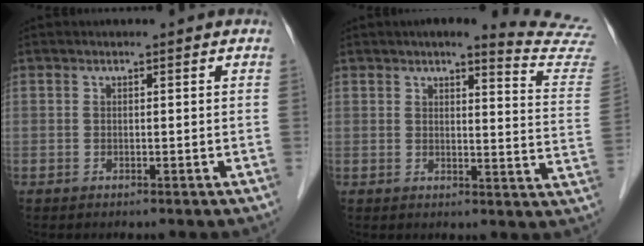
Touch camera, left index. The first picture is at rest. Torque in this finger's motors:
{"motor_torque": [0.81, -1.12, 0.20, 0.00]}